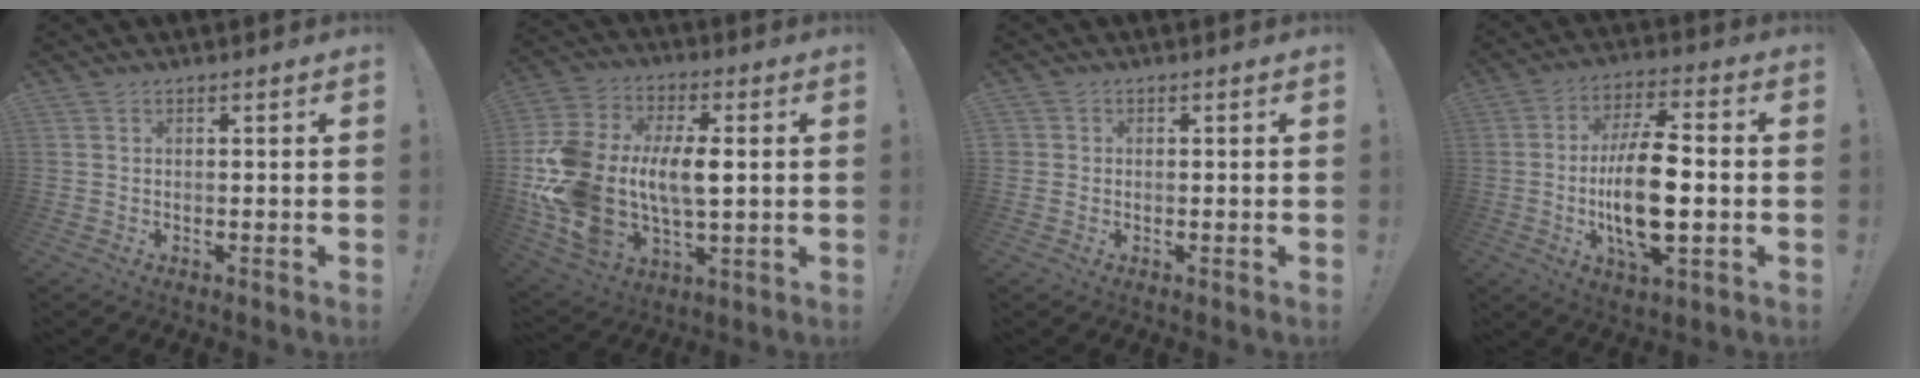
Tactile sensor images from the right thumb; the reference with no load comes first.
{"total": 19.3, "force": [1.7, 12.7, 14.4], "torque": [-0.296, -0.015, 0.033]}
{"total": 1.2, "force": [0.1, 1.2, 0.3], "torque": [0.004, -0.002, 0.001]}
{"total": 17.1, "force": [-2.2, 6.7, 15.6], "torque": [-0.293, -0.003, -0.041]}